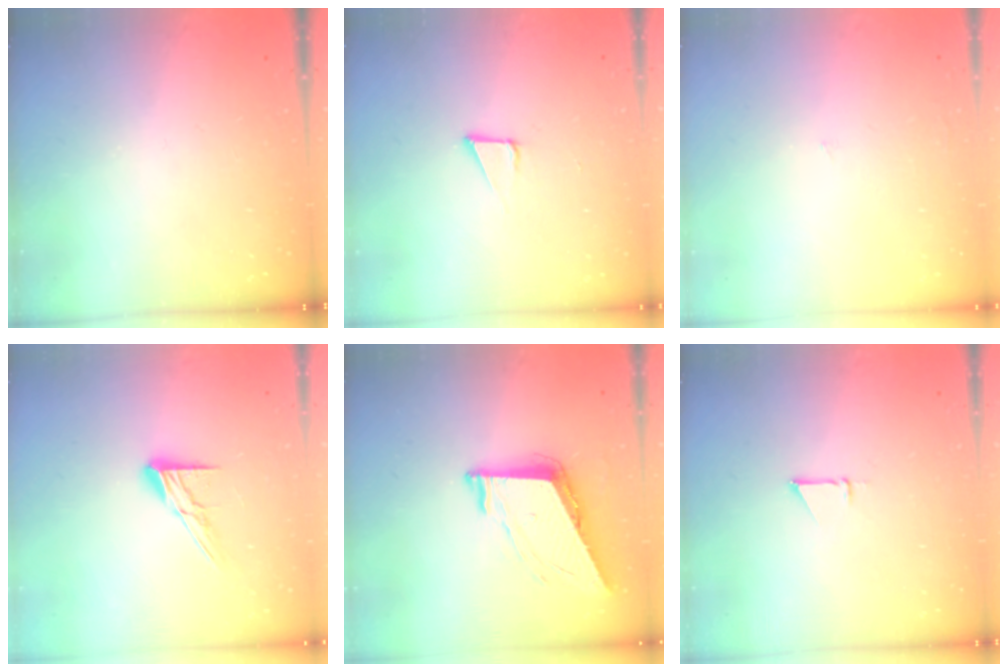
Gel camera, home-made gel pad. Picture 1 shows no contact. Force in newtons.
{"total": 3.7, "press": 3.1, "slide": 2.1}
{"total": 0.9, "press": 0.9, "slide": 0.0}
{"total": 9.8, "press": 9.8, "slide": 0.5}
{"total": 8.9, "press": 8.5, "slide": 2.7}
{"total": 1.9, "press": 1.9, "slide": 0.0}